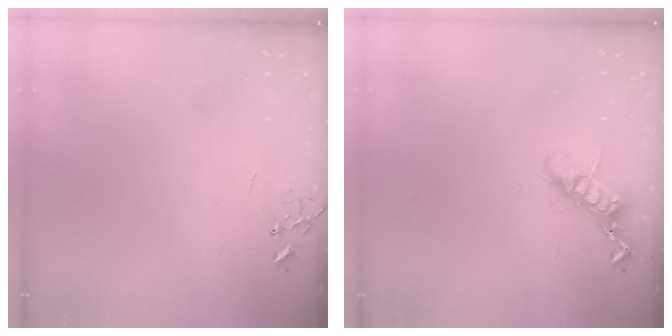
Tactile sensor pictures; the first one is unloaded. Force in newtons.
{"total": 12.3, "press": 12.3, "slide": 0.6}